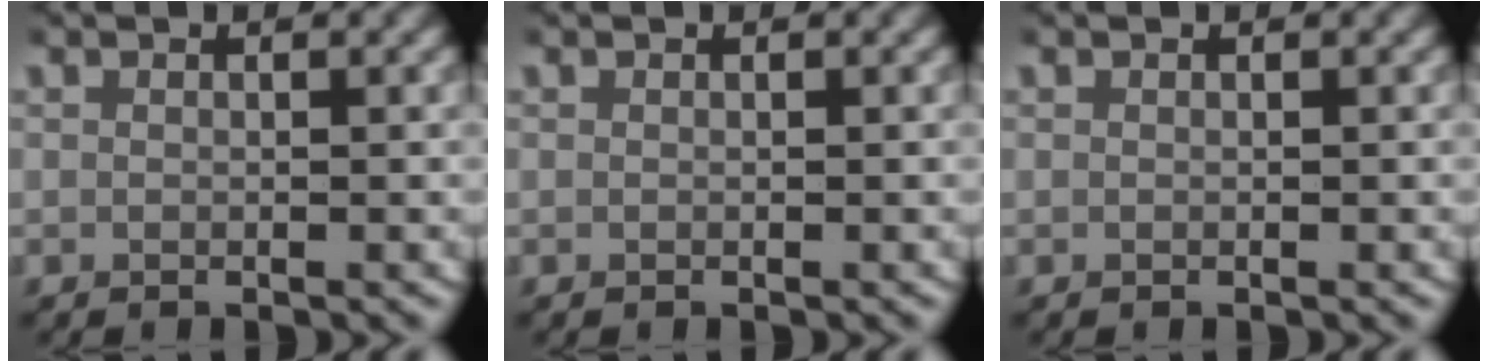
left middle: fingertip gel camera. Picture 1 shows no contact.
{"total": 0.0}
{"total": 0.0}